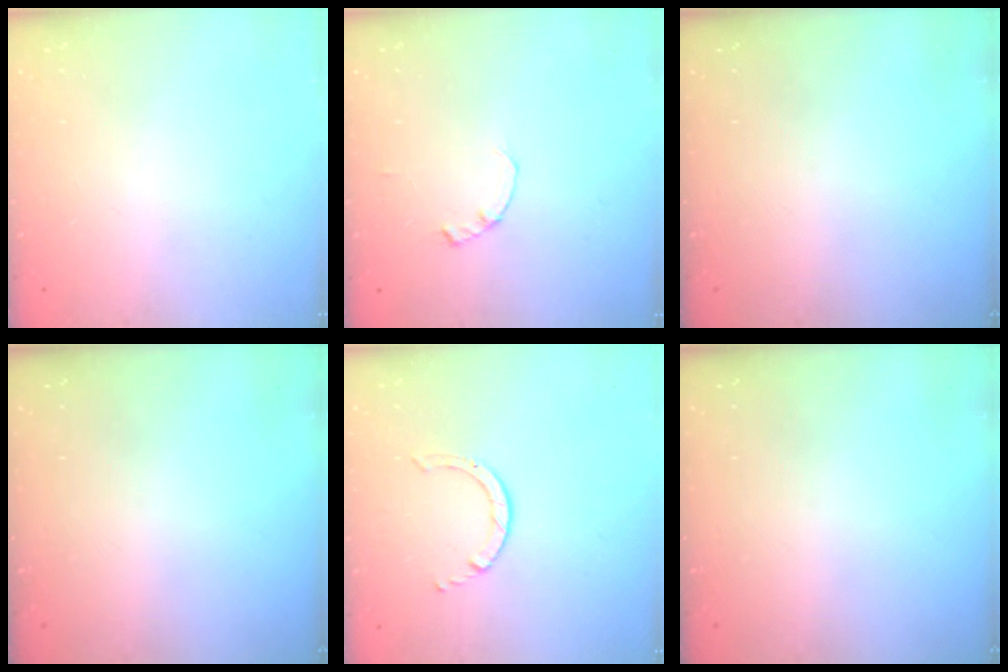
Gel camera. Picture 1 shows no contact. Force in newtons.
{"total": 0.0}
{"total": 0.0}
{"total": 0.0}
{"total": 2.5, "press": 2.4, "slide": 0.3}
{"total": 0.0}